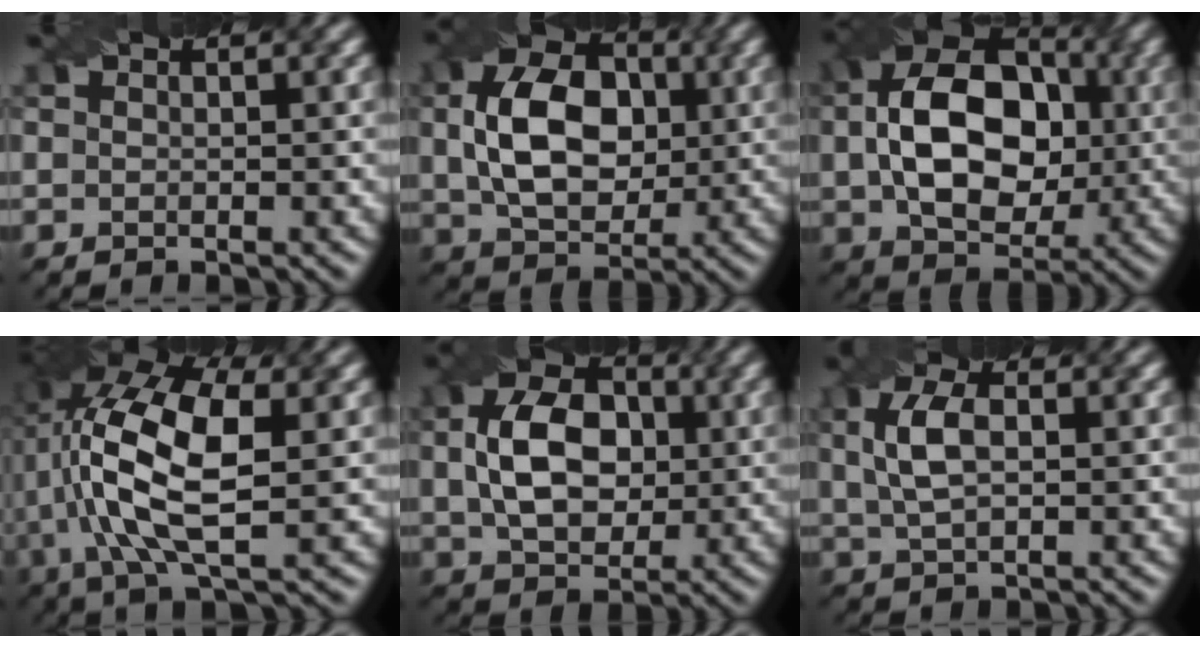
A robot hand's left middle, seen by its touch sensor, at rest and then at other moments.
{"total": 9.5, "force": [1.0, 6.5, 6.8], "torque": [-0.138, 0.001, 0.020]}
{"total": 12.4, "force": [0.6, 8.5, 9.0], "torque": [-0.168, -0.002, 0.018]}
{"total": 12.0, "force": [1.4, 5.0, 10.7], "torque": [-0.226, 0.014, 0.024]}
{"total": 8.1, "force": [0.8, 5.6, 5.8], "torque": [-0.118, 0.006, 0.014]}
{"total": 4.3, "force": [0.8, 2.1, 3.6], "torque": [-0.087, 0.007, 0.015]}